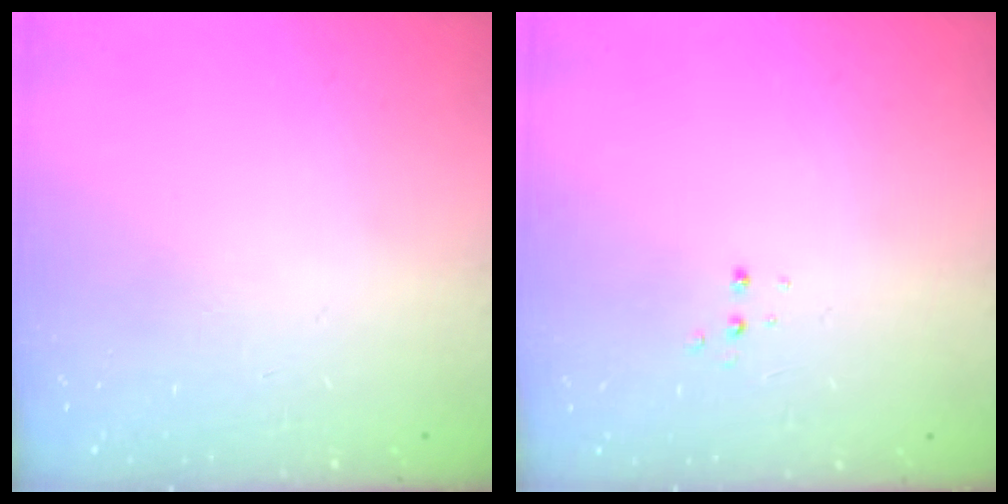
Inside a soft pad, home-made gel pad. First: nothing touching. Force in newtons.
{"total": 2.7, "press": 2.7, "slide": 0.5}